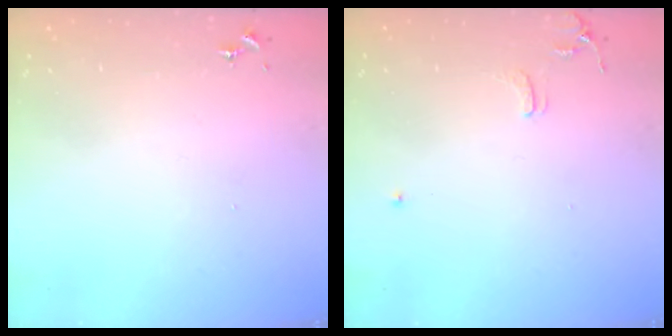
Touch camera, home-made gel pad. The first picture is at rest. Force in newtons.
{"total": 6.4, "press": 6.3, "slide": 0.8}